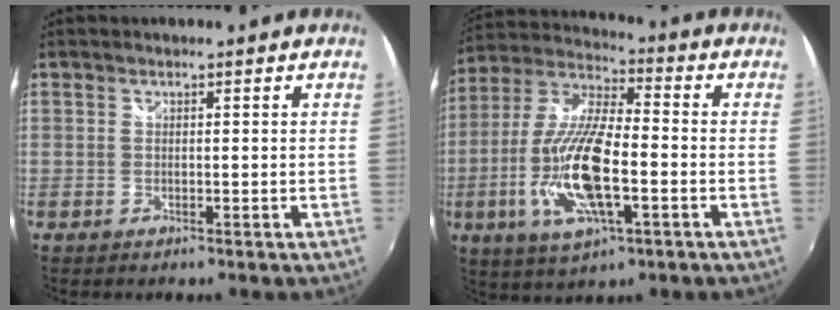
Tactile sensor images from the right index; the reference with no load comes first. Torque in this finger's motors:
{"motor_torque": [2.14, 0.00, 1.05, 0.21]}